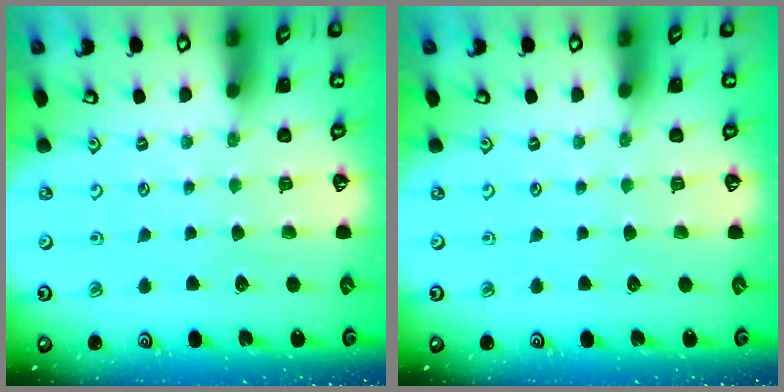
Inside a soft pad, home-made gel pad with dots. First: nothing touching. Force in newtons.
{"total": 0.0}